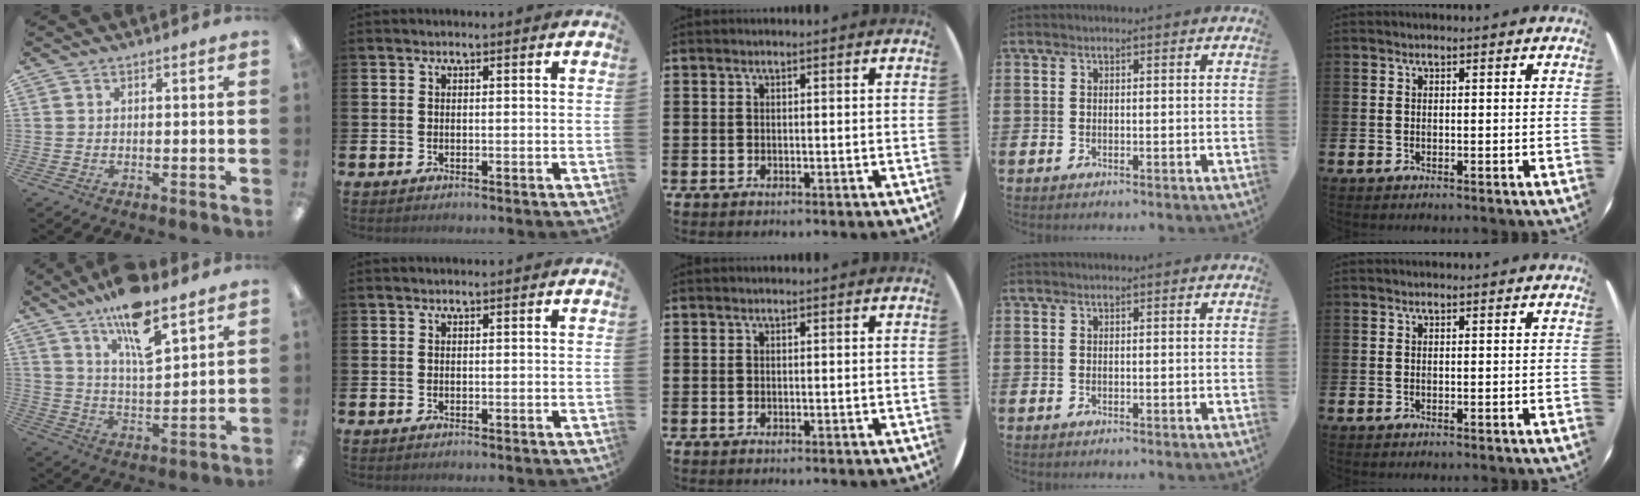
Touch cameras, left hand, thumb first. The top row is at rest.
{"thumb": {"total": 13.7, "force": [9.9, 4.2, 8.5], "torque": [-0.149, -0.046, 0.169]}}